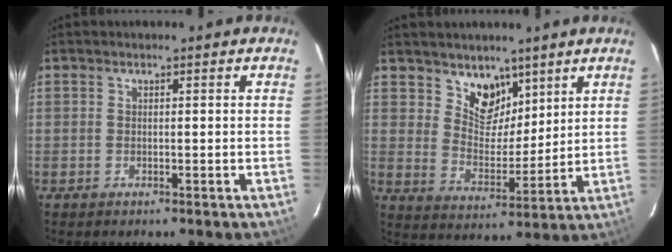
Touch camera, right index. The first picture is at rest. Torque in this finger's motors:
{"motor_torque": [0.07, 0.22, 0.05, 0.01]}